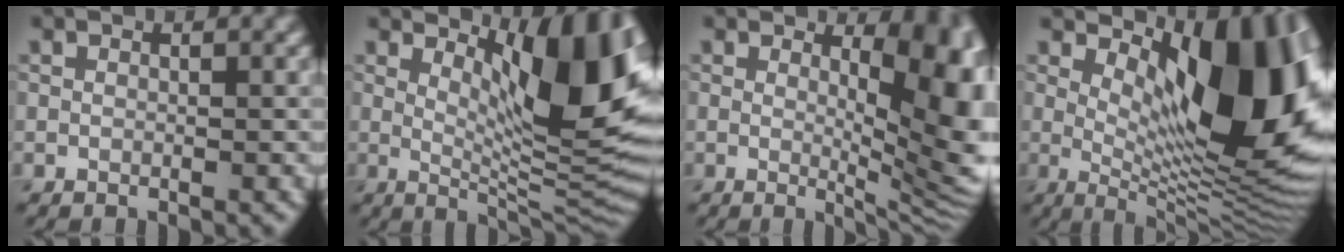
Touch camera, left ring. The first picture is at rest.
{"total": 11.4, "force": [4.1, 3.6, 10.0], "torque": [-0.135, -0.008, 0.072]}
{"total": 8.9, "force": [1.5, 3.5, 8.1], "torque": [-0.086, -0.010, 0.028]}
{"total": 13.6, "force": [3.6, 5.4, 11.9], "torque": [-0.154, -0.001, 0.062]}